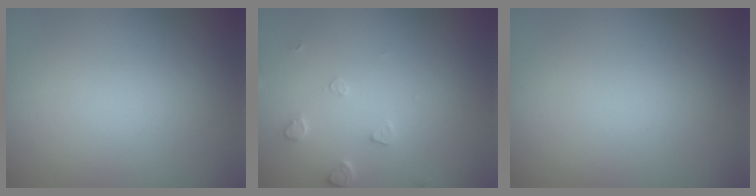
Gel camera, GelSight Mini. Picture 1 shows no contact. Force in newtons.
{"total": 1.5, "press": 1.5, "slide": 0.3}
{"total": 0.0}